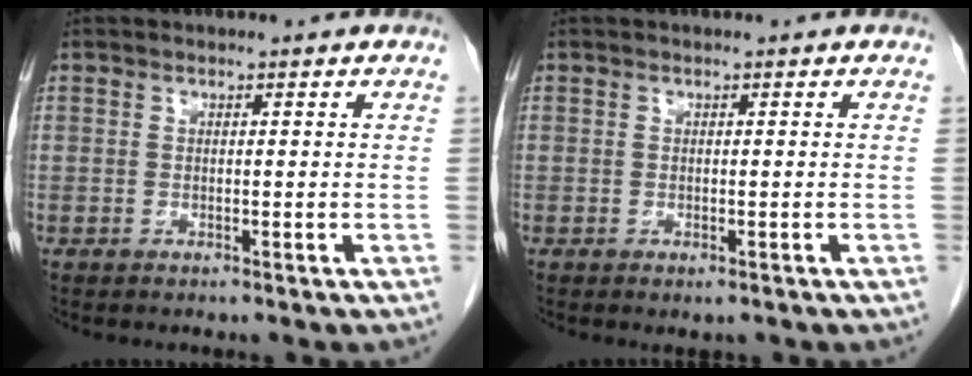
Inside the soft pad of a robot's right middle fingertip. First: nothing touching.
{"total": 0.7, "force": [-0.4, 0.3, 0.5], "torque": [-0.006, -0.002, 0.000]}